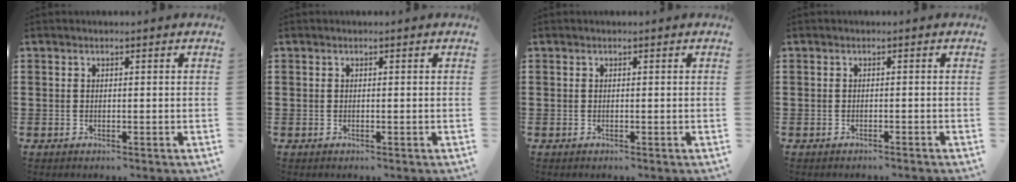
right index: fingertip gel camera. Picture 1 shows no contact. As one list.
[{"total": 0.0}, {"total": 0.0}, {"total": 0.6, "force": [-0.6, 0.0, 0.1], "torque": [-0.004, -0.002, -0.012]}]